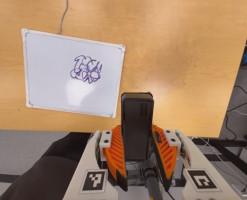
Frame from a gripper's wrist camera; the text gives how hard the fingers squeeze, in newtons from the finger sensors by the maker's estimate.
{"total": 4.2, "left": 2.7, "right": 5.7}